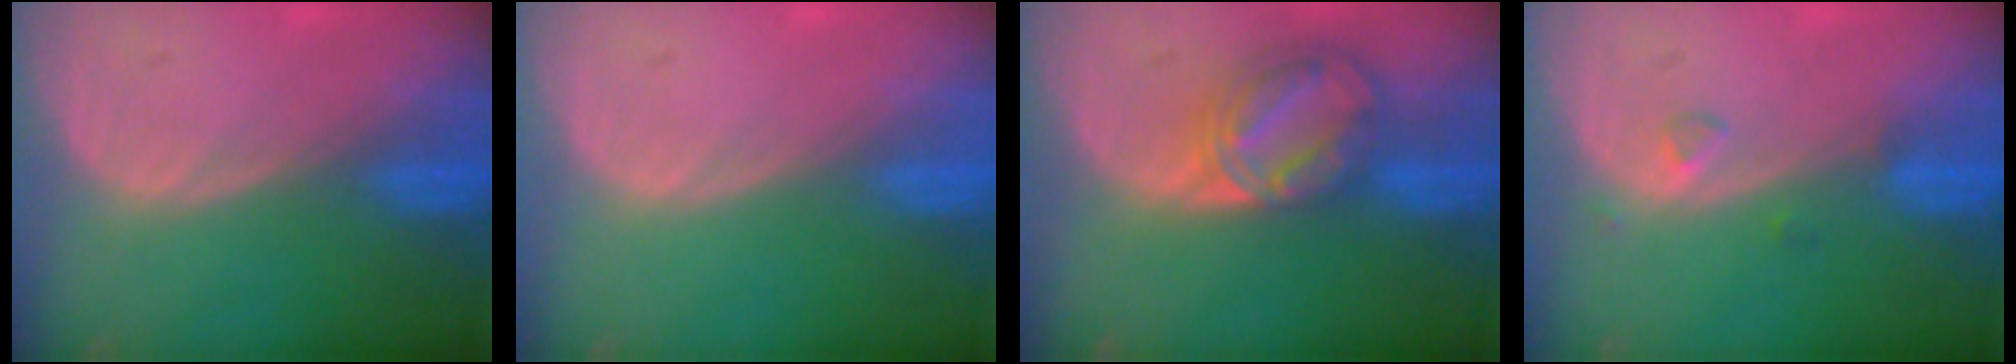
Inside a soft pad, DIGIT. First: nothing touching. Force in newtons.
{"total": 0.0}
{"total": 8.5, "press": 7.2, "slide": 4.5}
{"total": 1.5, "press": 1.5, "slide": 0.1}